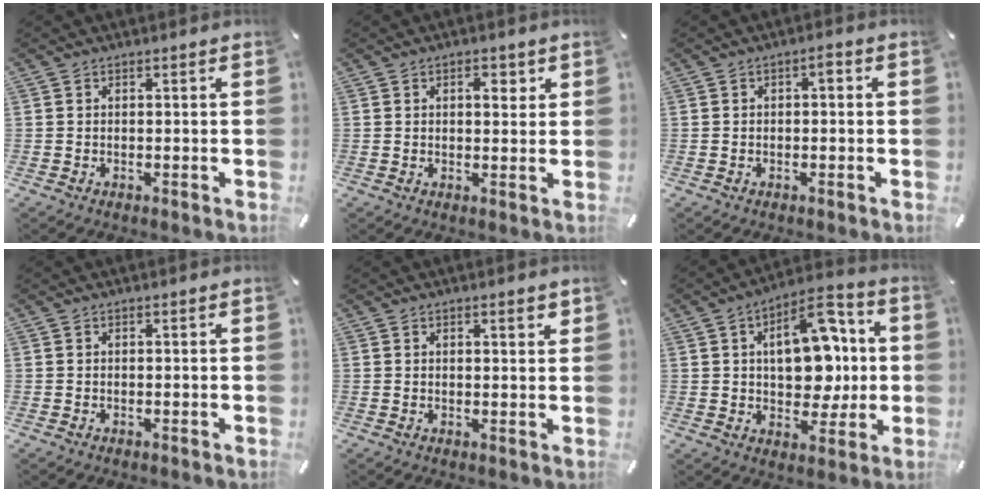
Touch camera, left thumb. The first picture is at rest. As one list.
[{"total": 3.2, "force": [1.3, 1.9, 2.3], "torque": [-0.019, -0.006, 0.012]}, {"total": 2.2, "force": [-0.3, 1.1, 1.8], "torque": [-0.037, 0.010, -0.009]}, {"total": 0.0}, {"total": 2.1, "force": [1.3, 0.5, 1.5], "torque": [-0.023, 0.000, 0.019]}, {"total": 16.5, "force": [2.1, 10.5, 12.5], "torque": [-0.175, -0.001, 0.033]}]